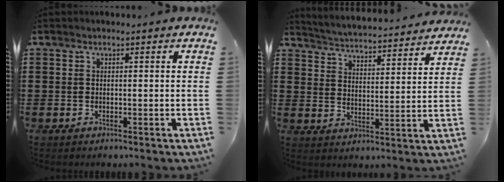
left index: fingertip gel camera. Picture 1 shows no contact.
{"total": 3.8, "force": [3.7, -0.6, 0.0], "torque": [-0.024, -0.039, 0.058]}